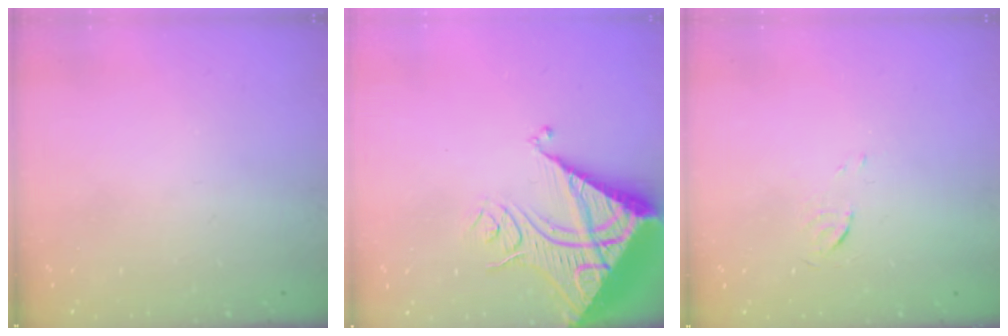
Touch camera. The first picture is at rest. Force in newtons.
{"total": 13.7, "press": 13.7, "slide": 1.3}
{"total": 3.3, "press": 3.3, "slide": 0.4}